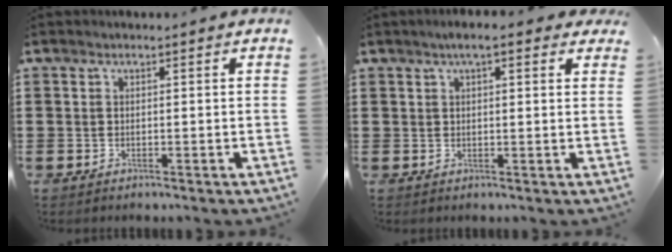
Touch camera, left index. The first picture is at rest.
{"total": 3.3, "force": [1.8, 0.7, 2.6], "torque": [-0.055, 0.006, 0.031]}